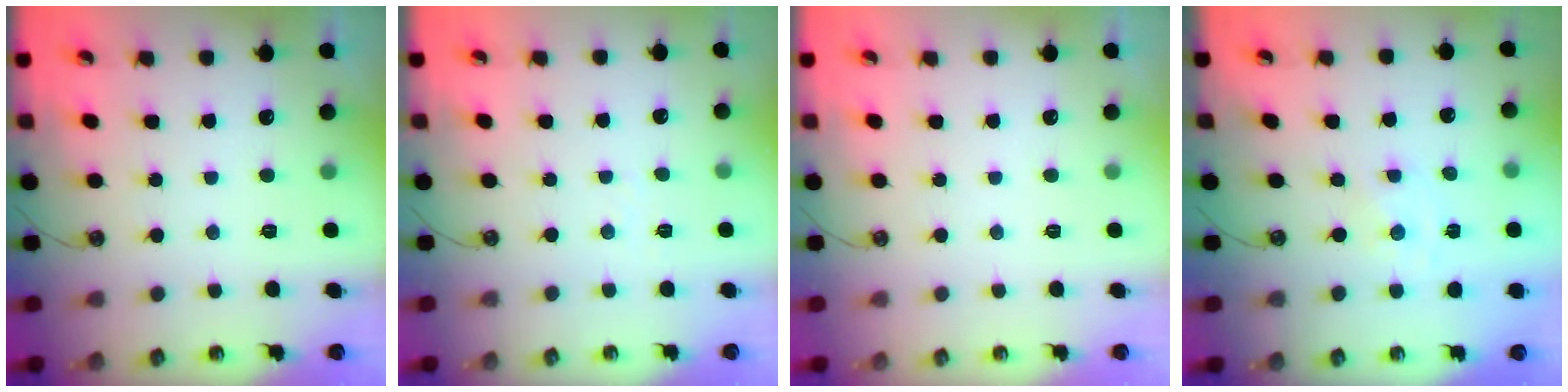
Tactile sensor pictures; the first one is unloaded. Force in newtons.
{"total": 2.5, "press": 2.5, "slide": 0.4}
{"total": 0.0}
{"total": 0.0}